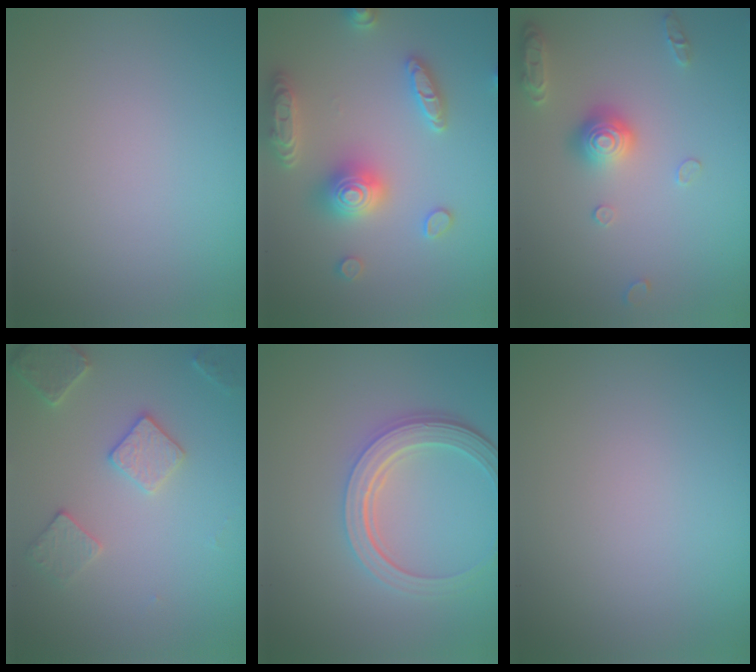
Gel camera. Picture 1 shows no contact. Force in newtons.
{"total": 4.9, "press": 4.8, "slide": 0.9}
{"total": 3.0, "press": 2.9, "slide": 0.7}
{"total": 3.1, "press": 3.1, "slide": 0.2}
{"total": 4.8, "press": 3.6, "slide": 3.2}
{"total": 0.0}